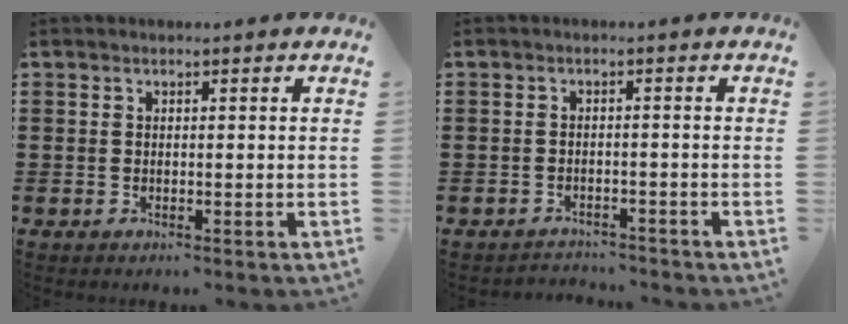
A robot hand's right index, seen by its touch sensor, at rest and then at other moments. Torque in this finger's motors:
{"motor_torque": [-1.72, 0.42, -0.78, -0.21]}